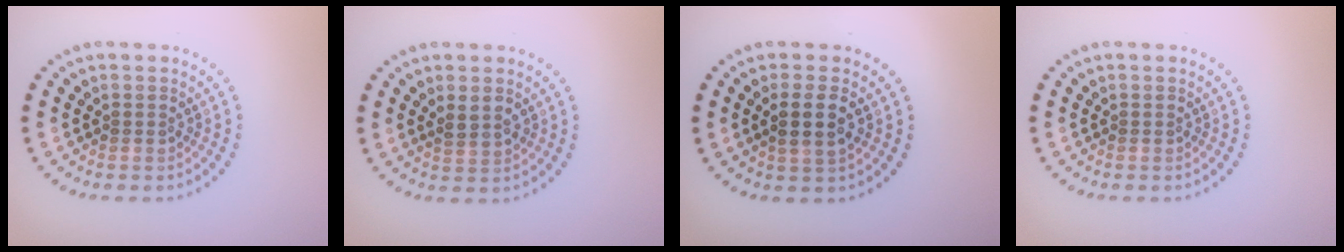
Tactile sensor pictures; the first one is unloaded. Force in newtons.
{"total": 1.7, "press": 1.6, "slide": 0.6}
{"total": 2.8, "press": 2.7, "slide": 0.9}
{"total": 0.0}